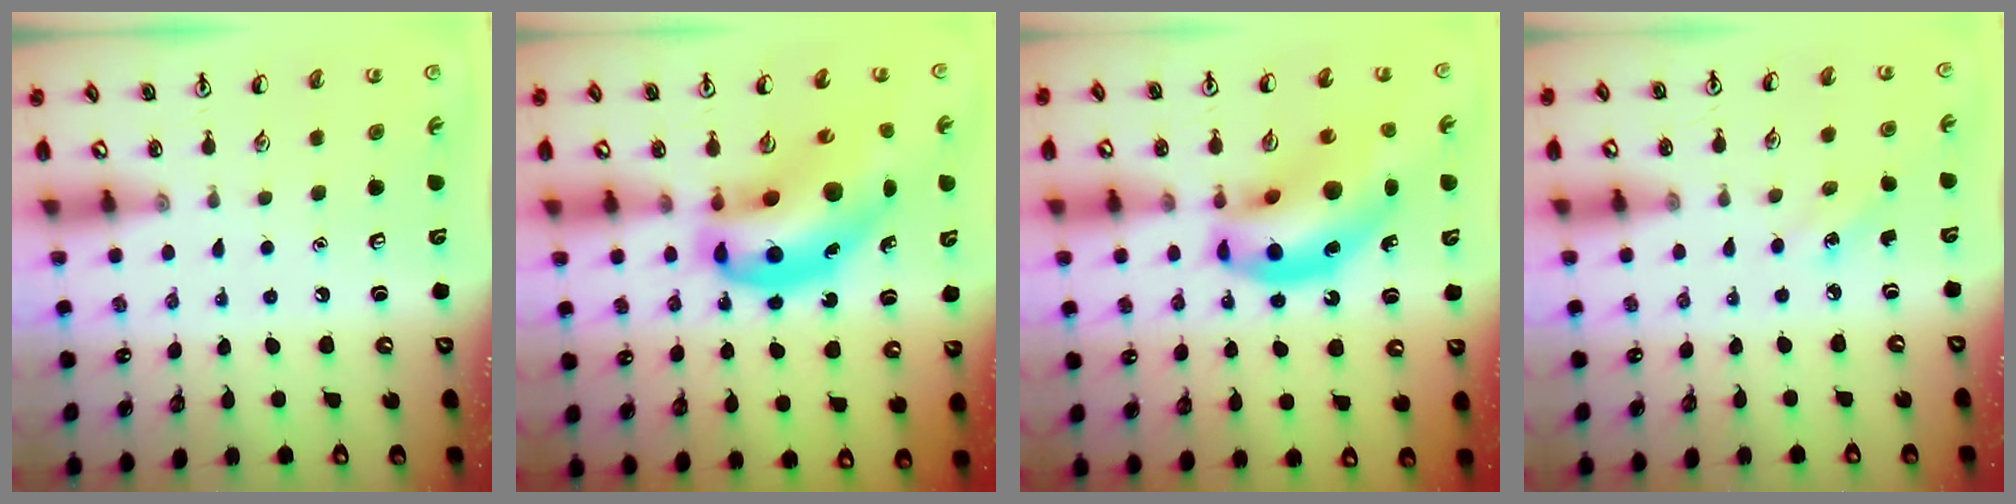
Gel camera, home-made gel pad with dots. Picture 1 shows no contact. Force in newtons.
{"total": 18.7, "press": 18.0, "slide": 5.3}
{"total": 17.5, "press": 16.7, "slide": 5.0}
{"total": 1.9, "press": 1.7, "slide": 0.7}